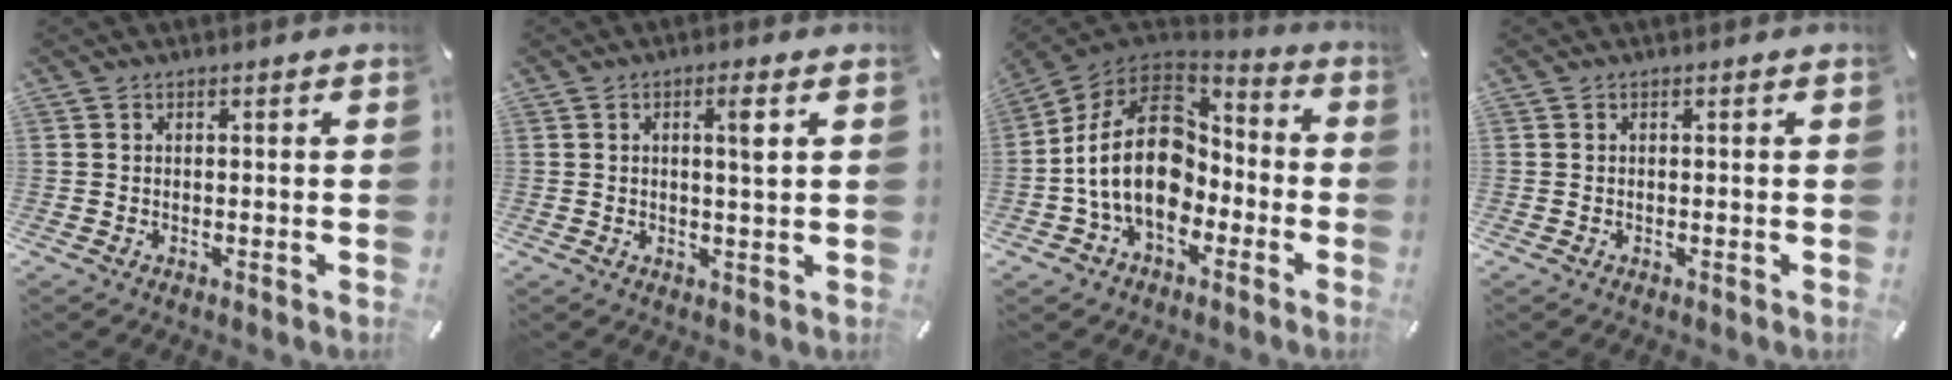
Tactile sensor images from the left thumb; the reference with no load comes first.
{"total": 3.9, "force": [1.1, 0.5, 3.7], "torque": [-0.066, -0.002, 0.014]}
{"total": 21.0, "force": [-2.0, 15.2, 14.3], "torque": [-0.275, 0.017, -0.031]}
{"total": 0.0}